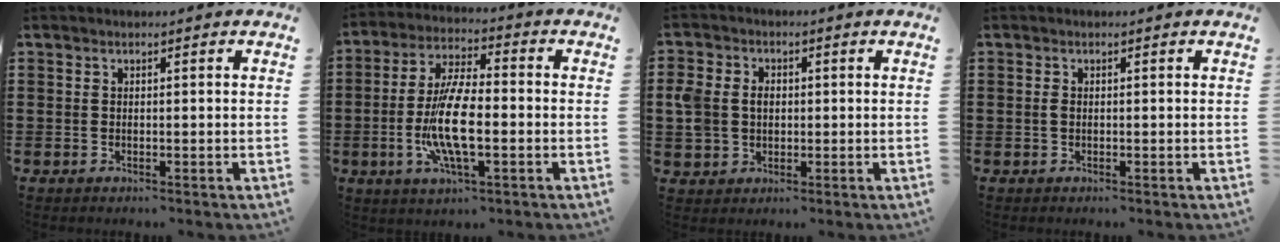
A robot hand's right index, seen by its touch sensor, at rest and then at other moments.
{"total": 10.5, "force": [-2.2, 3.4, 9.7], "torque": [-0.209, -0.009, -0.046]}
{"total": 4.8, "force": [0.0, 4.1, 2.5], "torque": [-0.081, 0.007, -0.009]}
{"total": 0.9, "force": [-0.1, 0.5, 0.8], "torque": [-0.025, -0.003, -0.005]}